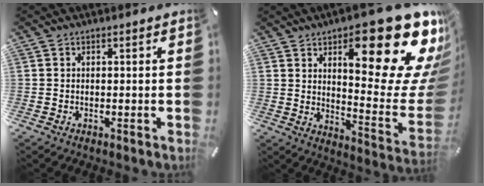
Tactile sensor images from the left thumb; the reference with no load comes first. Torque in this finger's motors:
{"motor_torque": [2.90, 2.11, 1.75, -1.03, 0.44]}